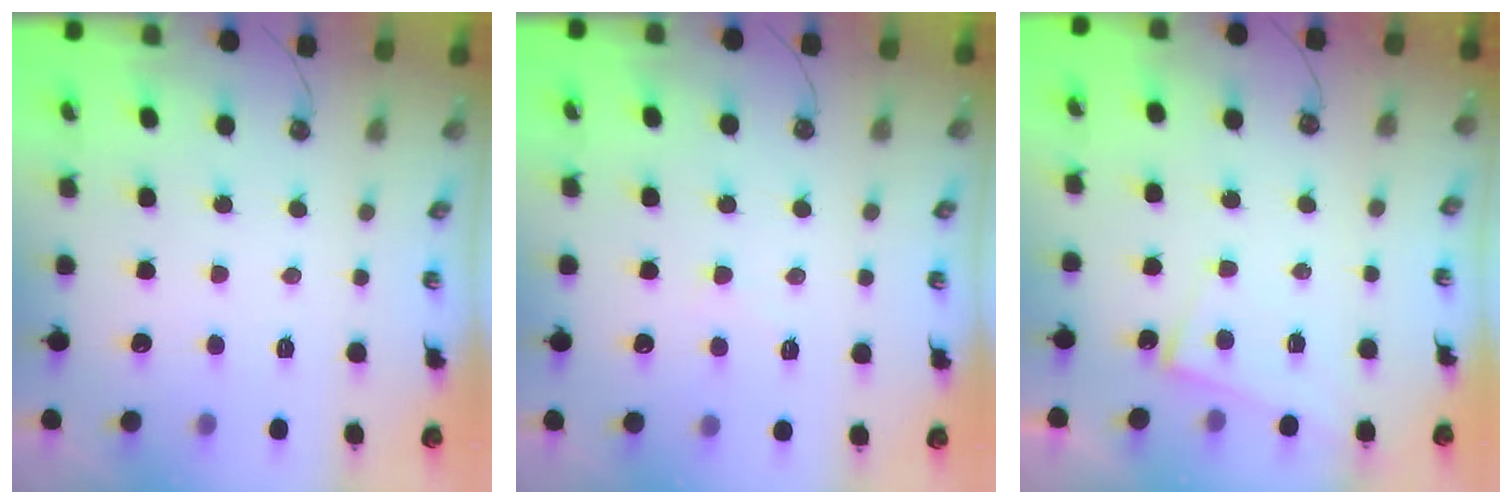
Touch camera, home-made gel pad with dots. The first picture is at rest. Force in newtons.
{"total": 1.9, "press": 1.8, "slide": 0.5}
{"total": 1.8, "press": 1.8, "slide": 0.3}